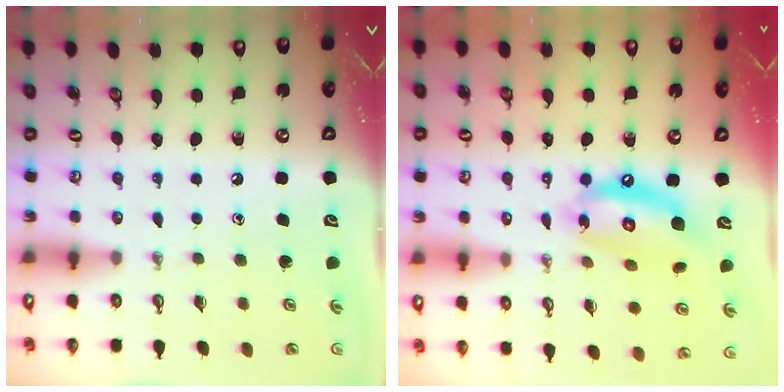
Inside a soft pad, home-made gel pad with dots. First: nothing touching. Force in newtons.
{"total": 12.5, "press": 12.4, "slide": 1.4}